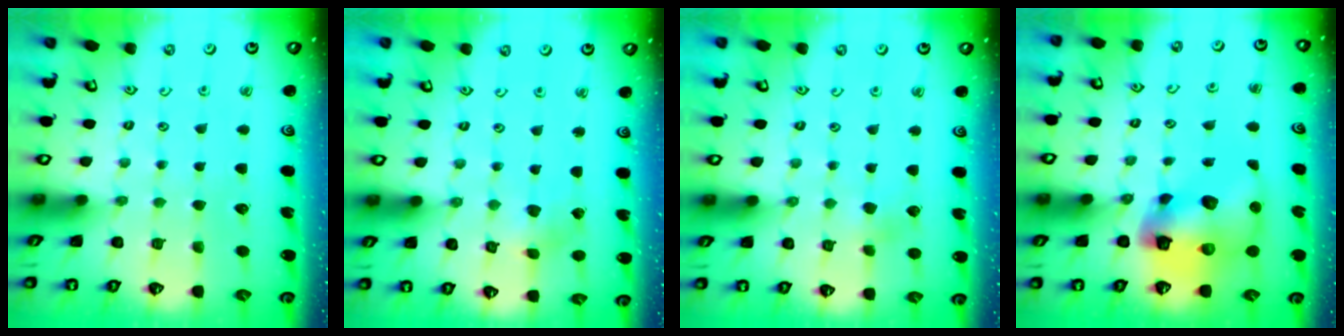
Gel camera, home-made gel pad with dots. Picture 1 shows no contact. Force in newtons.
{"total": 2.5, "press": 2.4, "slide": 0.3}
{"total": 2.9, "press": 2.8, "slide": 0.9}
{"total": 13.8, "press": 13.6, "slide": 2.3}